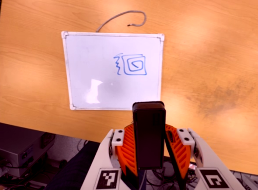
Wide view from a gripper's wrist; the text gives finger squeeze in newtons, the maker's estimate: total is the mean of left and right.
{"total": 4.7, "left": 4.5, "right": 4.8}